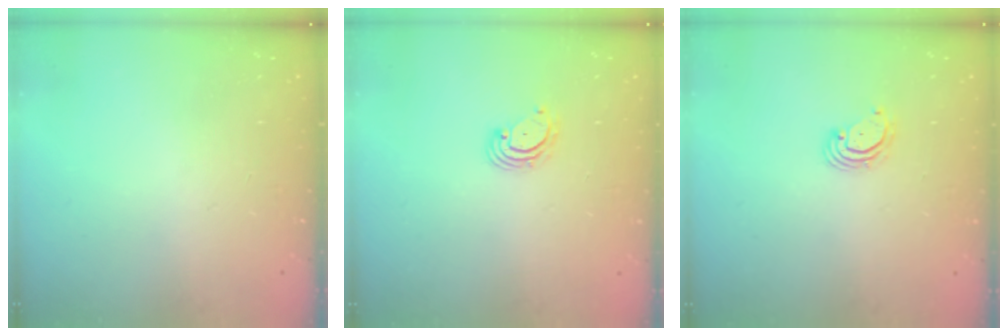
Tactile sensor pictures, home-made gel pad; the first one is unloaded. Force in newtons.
{"total": 3.2, "press": 3.2, "slide": 0.4}
{"total": 3.0, "press": 3.0, "slide": 0.2}